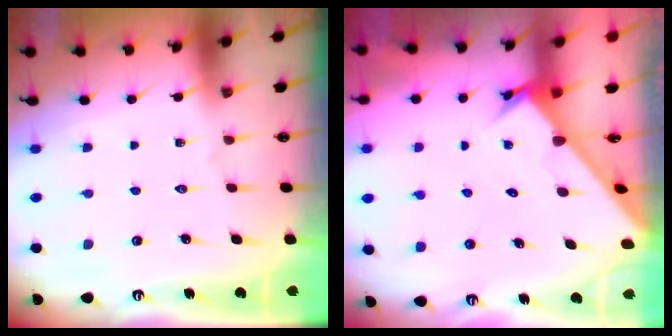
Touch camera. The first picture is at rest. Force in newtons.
{"total": 2.7, "press": 2.7, "slide": 0.2}